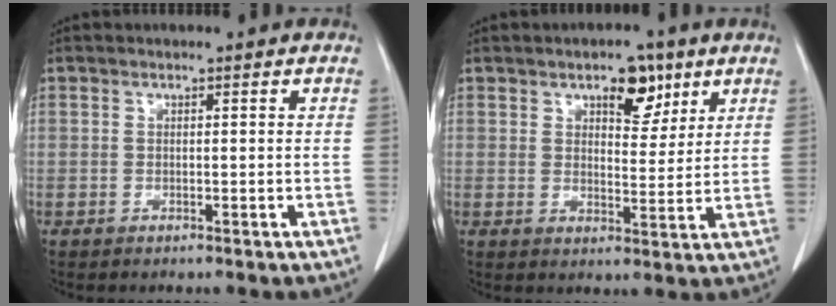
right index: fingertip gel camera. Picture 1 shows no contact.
{"total": 6.3, "force": [3.8, 2.9, 4.1], "torque": [-0.055, 0.002, 0.055]}